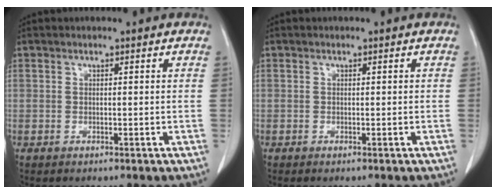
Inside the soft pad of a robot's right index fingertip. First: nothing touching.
{"total": 0.0}